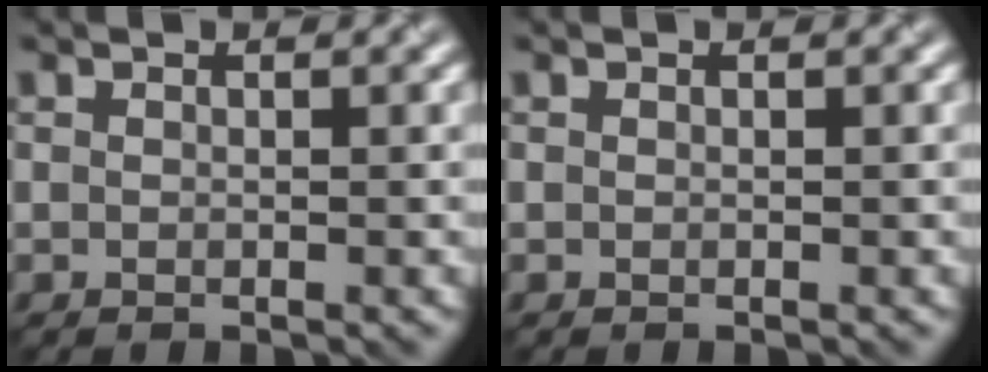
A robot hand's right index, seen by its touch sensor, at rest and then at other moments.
{"total": 0.0}